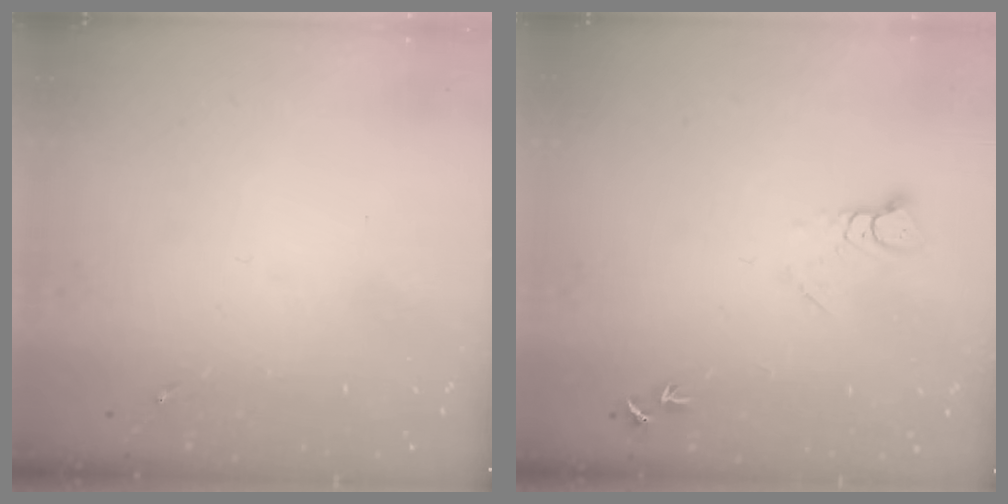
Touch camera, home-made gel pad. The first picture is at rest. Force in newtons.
{"total": 4.1, "press": 4.1, "slide": 0.3}